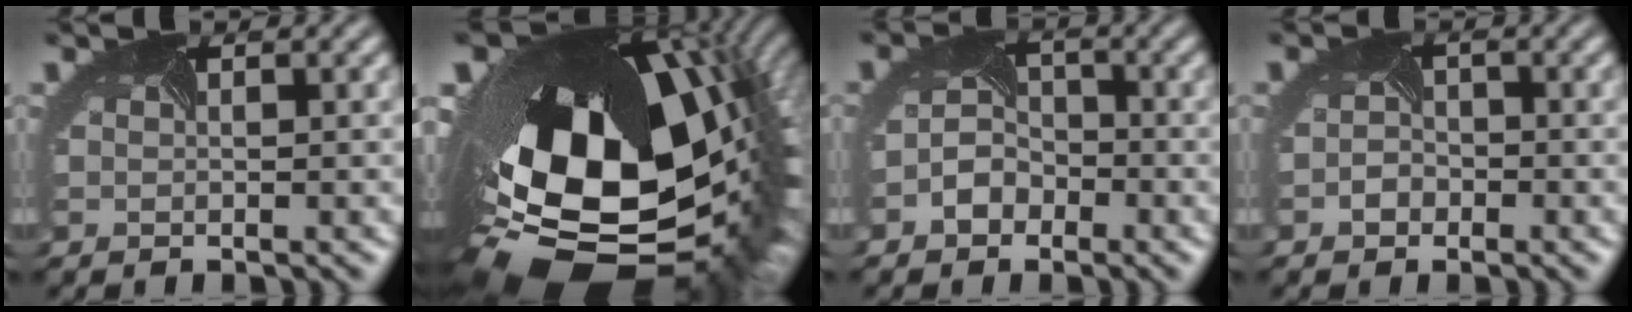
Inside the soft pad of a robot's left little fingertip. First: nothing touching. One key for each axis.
{"total": 20.4, "fx": -2.6, "fy": 13.0, "fz": 15.6, "tx": -0.275, "ty": -0.083, "tz": -0.013}
{"total": 2.6, "fx": -1.6, "fy": 1.9, "fz": 0.9, "tx": -0.020, "ty": 0.002, "tz": -0.031}
{"total": 1.2, "fx": -0.8, "fy": 0.9, "fz": 0.2, "tx": -0.009, "ty": -0.002, "tz": -0.018}